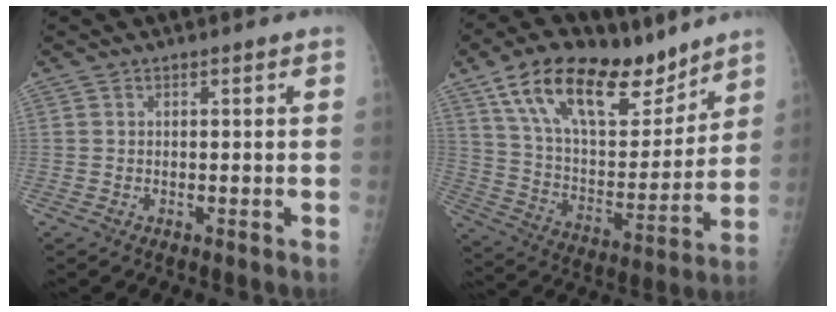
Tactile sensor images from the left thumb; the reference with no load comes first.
{"total": 23.2, "force": [15.2, 10.7, 13.9], "torque": [-0.198, -0.051, 0.266]}